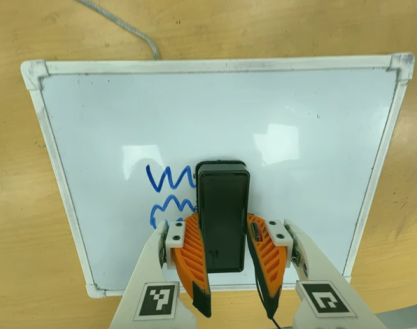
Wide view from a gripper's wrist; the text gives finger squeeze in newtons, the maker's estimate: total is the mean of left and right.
{"total": 12.0, "left": 11.8, "right": 12.2}